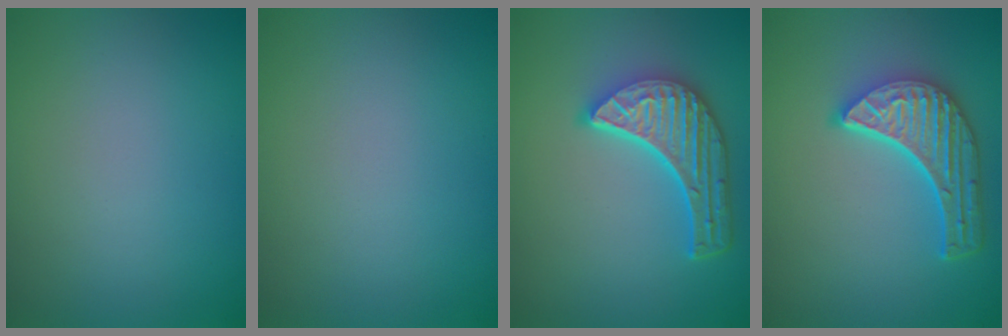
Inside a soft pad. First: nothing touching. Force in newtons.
{"total": 0.0}
{"total": 5.8, "press": 4.5, "slide": 3.7}
{"total": 5.7, "press": 4.3, "slide": 3.7}